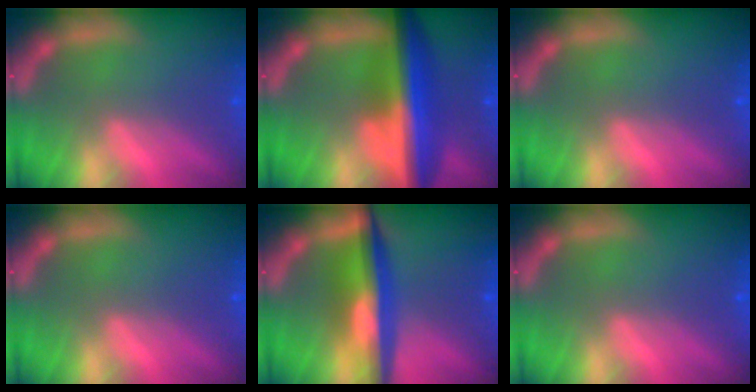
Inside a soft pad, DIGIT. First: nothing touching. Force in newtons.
{"total": 9.5}
{"total": 0.0}
{"total": 0.0}
{"total": 7.5}
{"total": 0.0}